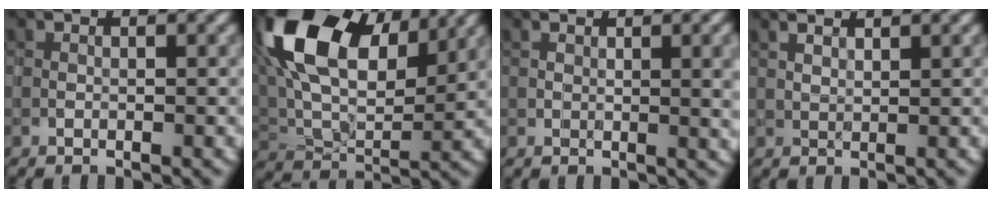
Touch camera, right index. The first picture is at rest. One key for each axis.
{"total": 15.2, "fx": 7.4, "fy": 8.2, "fz": 10.5, "tx": -0.209, "ty": 0.022, "tz": 0.134}
{"total": 3.9, "fx": 1.2, "fy": 1.5, "fz": 3.4, "tx": -0.043, "ty": -0.002, "tz": 0.023}
{"total": 1.9, "fx": 1.8, "fy": 0.4, "fz": 0.7, "tx": -0.019, "ty": 0.000, "tz": 0.030}